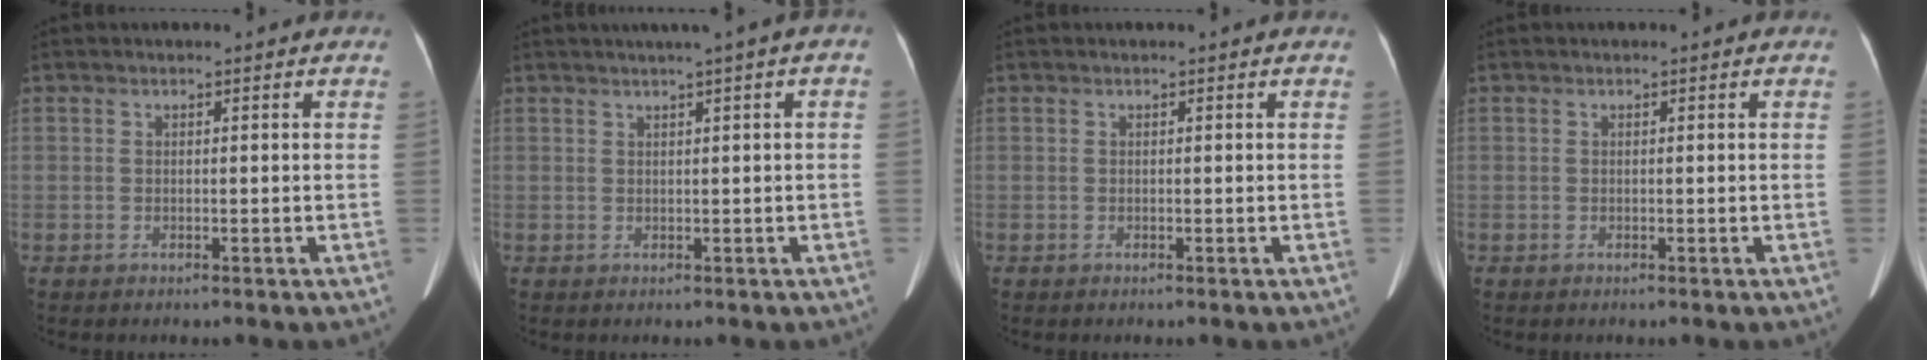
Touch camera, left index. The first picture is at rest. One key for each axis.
{"total": 3.3, "fx": 1.3, "fy": -0.2, "fz": 3.0, "tx": -0.044, "ty": 0.016, "tz": 0.020}
{"total": 0.0}
{"total": 0.0}